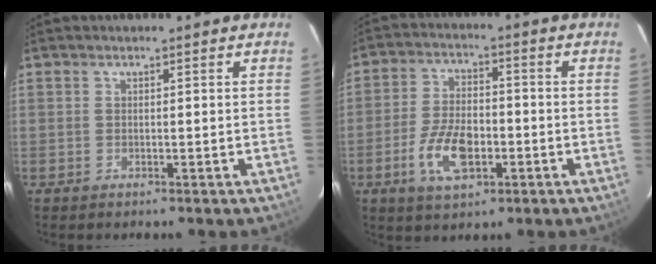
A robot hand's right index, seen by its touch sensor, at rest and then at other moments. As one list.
[{"total": 10.1, "force": [-3.7, 5.2, 7.9], "torque": [-0.164, 0.000, -0.062]}]